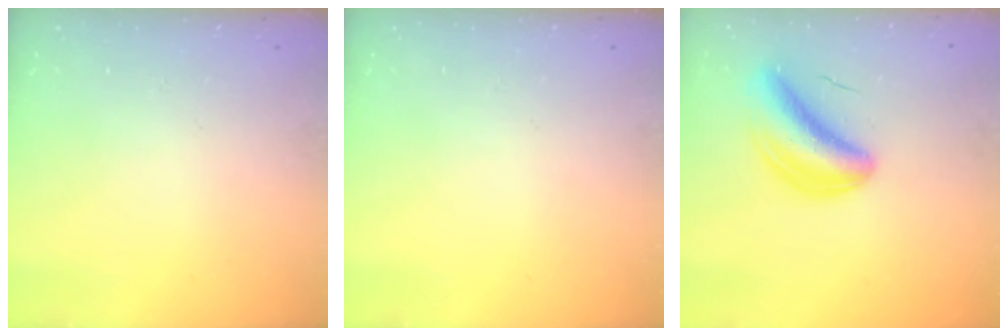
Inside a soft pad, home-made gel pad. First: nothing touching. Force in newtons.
{"total": 0.0}
{"total": 7.9, "press": 7.5, "slide": 2.5}